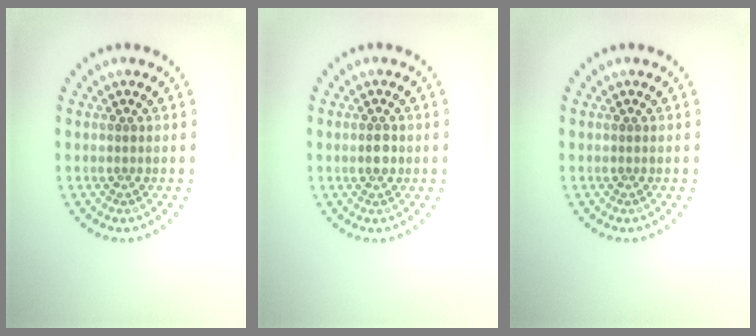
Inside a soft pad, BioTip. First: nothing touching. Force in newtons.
{"total": 1.6, "press": 1.6, "slide": 0.3}
{"total": 0.0}